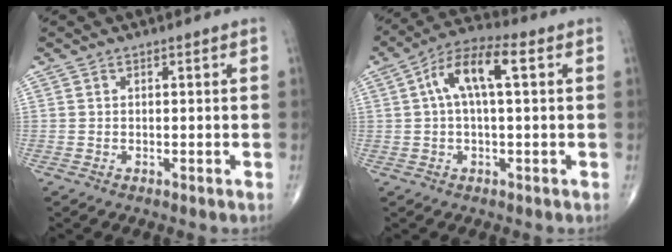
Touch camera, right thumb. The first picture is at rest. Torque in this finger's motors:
{"motor_torque": [-0.51, 0.87, 0.26, -0.11, 0.13]}